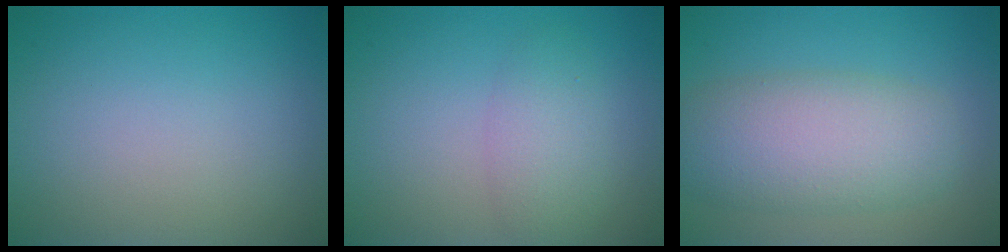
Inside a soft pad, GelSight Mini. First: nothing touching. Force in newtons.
{"total": 2.8, "press": 2.8, "slide": 0.1}
{"total": 6.9, "press": 6.9, "slide": 0.2}